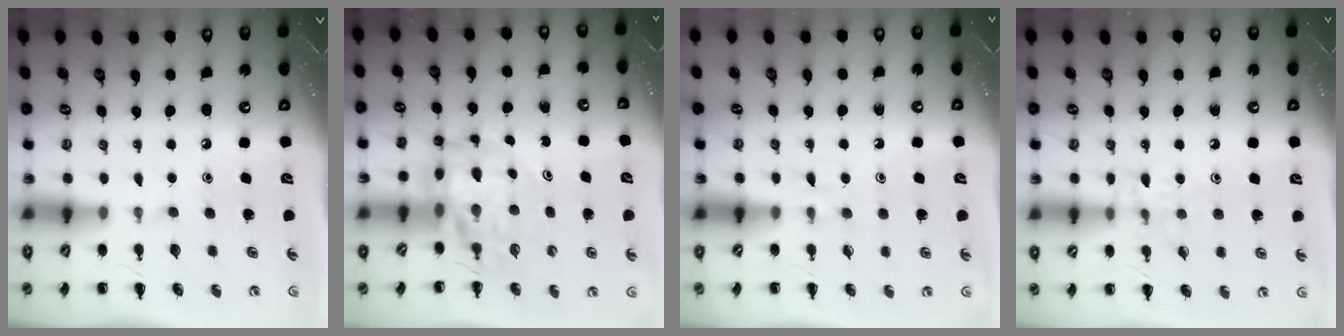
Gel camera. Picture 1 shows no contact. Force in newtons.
{"total": 10.7, "press": 10.1, "slide": 3.6}
{"total": 3.1, "press": 2.8, "slide": 1.3}
{"total": 8.9, "press": 8.7, "slide": 1.5}